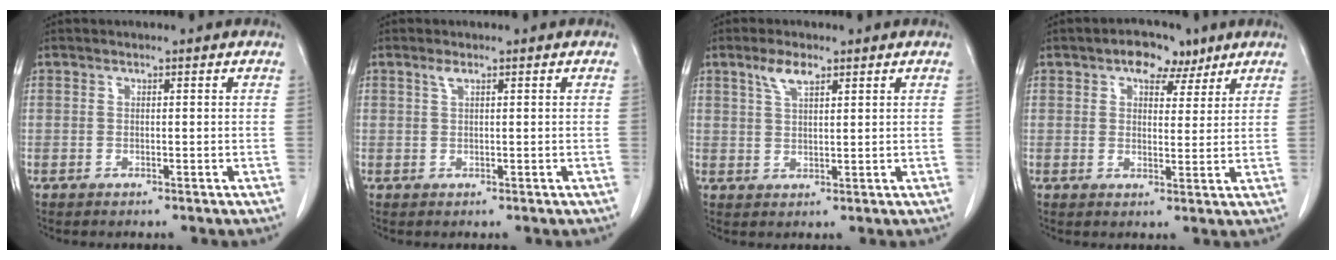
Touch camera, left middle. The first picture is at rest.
{"total": 1.0, "force": [0.7, 0.1, 0.8], "torque": [-0.020, 0.003, 0.014]}
{"total": 3.7, "force": [2.4, 1.1, 2.6], "torque": [-0.057, 0.005, 0.050]}
{"total": 5.6, "force": [3.5, 3.2, 2.9], "torque": [-0.037, 0.014, 0.053]}